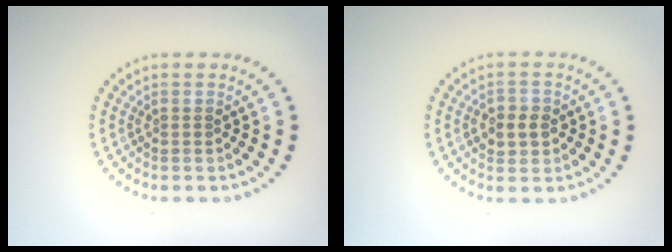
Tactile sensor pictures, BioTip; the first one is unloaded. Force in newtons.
{"total": 2.4, "press": 2.4, "slide": 0.4}